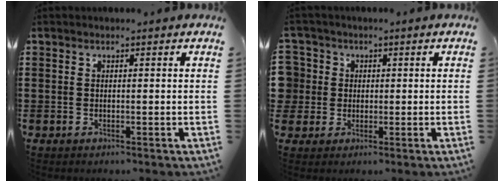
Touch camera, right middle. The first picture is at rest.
{"total": 3.8, "force": [0.2, 3.8, 0.4], "torque": [-0.034, 0.009, -0.002]}